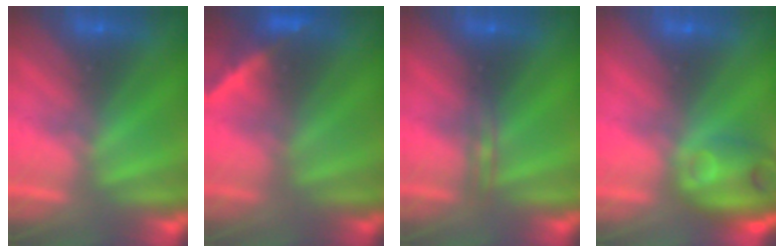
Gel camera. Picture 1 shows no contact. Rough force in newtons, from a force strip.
{"total": 2.2}
{"total": 2.3}
{"total": 9.4}